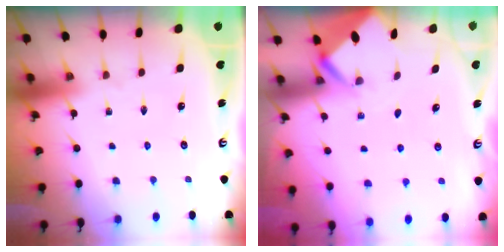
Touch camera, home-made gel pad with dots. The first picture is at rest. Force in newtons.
{"total": 2.9, "press": 2.9, "slide": 0.3}